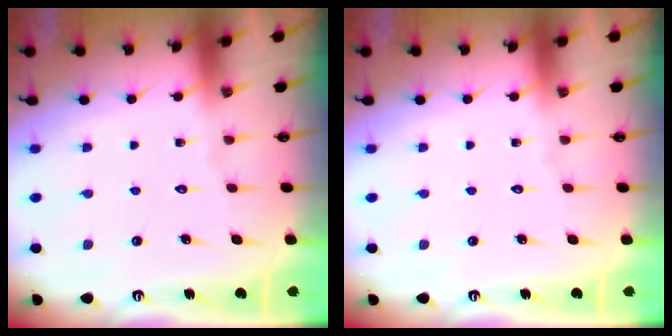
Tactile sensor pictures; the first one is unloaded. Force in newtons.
{"total": 0.0}